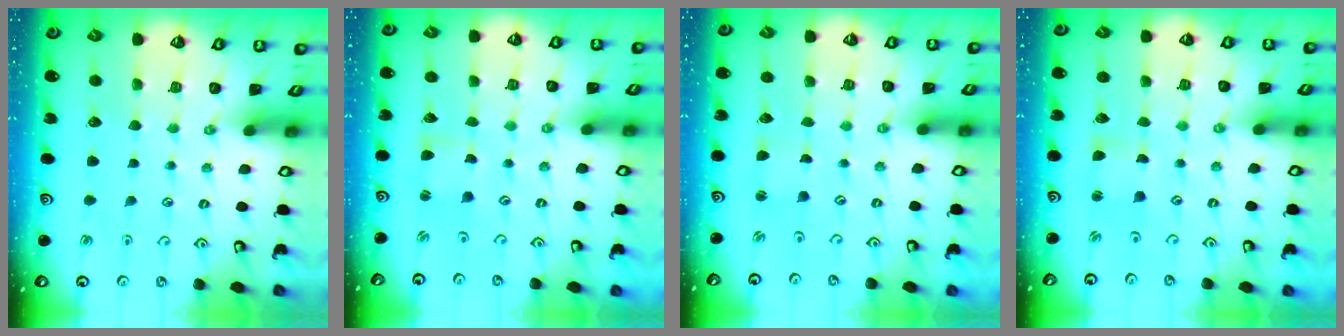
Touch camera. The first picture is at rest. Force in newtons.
{"total": 2.2, "press": 2.2, "slide": 0.3}
{"total": 1.0, "press": 1.0, "slide": 0.0}
{"total": 1.2, "press": 1.1, "slide": 0.3}